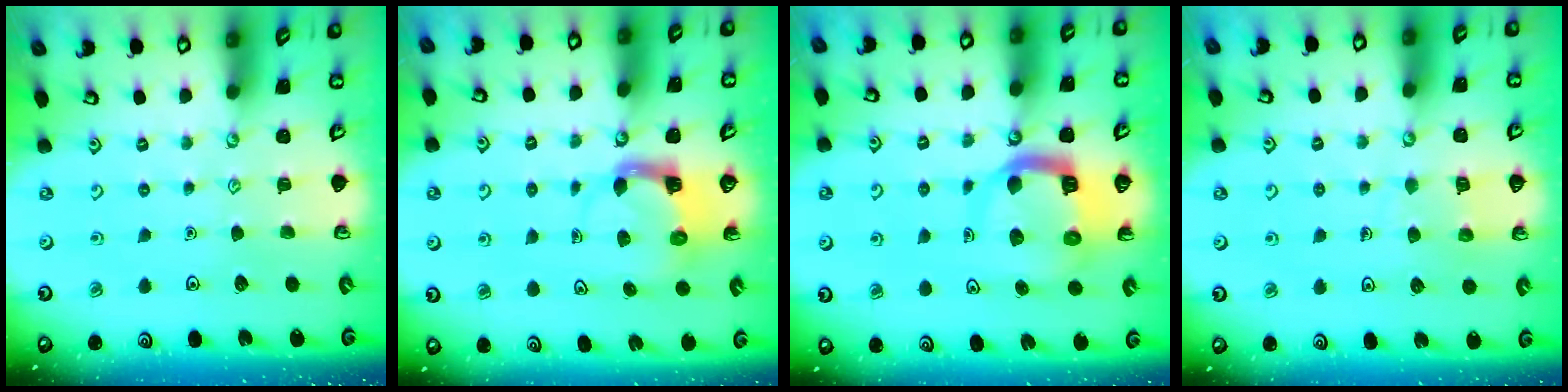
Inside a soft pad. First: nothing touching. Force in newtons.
{"total": 3.7, "press": 3.7, "slide": 0.4}
{"total": 9.4, "press": 9.3, "slide": 1.3}
{"total": 6.6, "press": 6.6, "slide": 0.5}